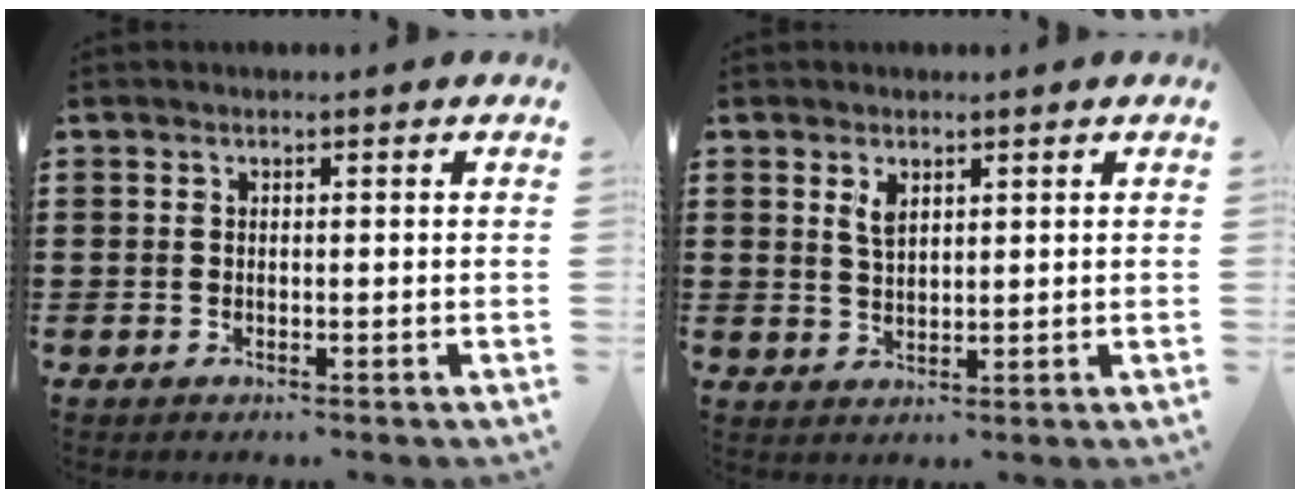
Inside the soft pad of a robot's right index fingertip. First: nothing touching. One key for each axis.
{"total": 2.7, "fx": 1.6, "fy": 1.3, "fz": 1.7, "tx": -0.039, "ty": 0.003, "tz": 0.029}